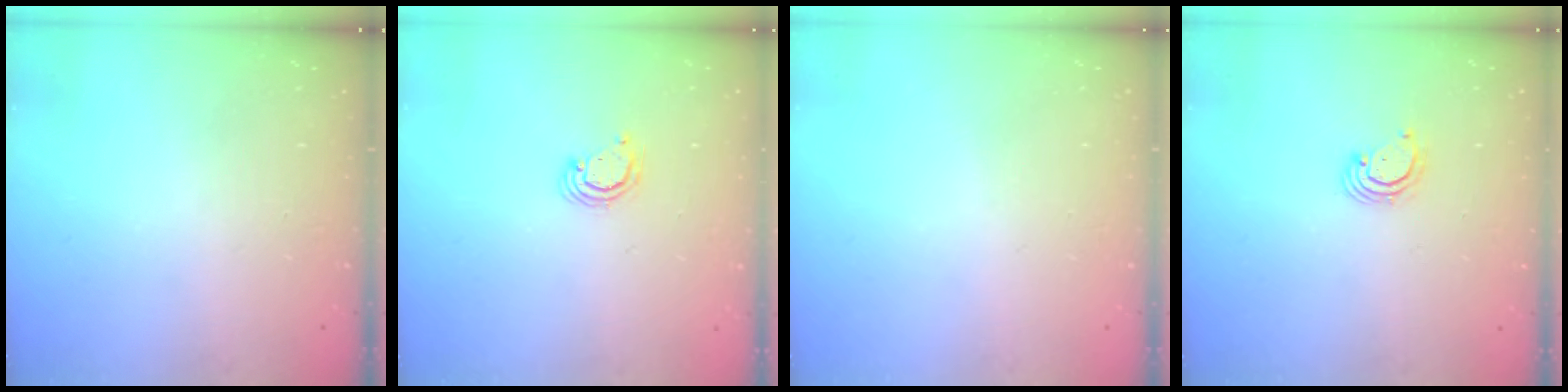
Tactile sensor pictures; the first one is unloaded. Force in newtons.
{"total": 2.5, "press": 2.5, "slide": 0.2}
{"total": 0.0}
{"total": 2.5, "press": 2.5, "slide": 0.3}